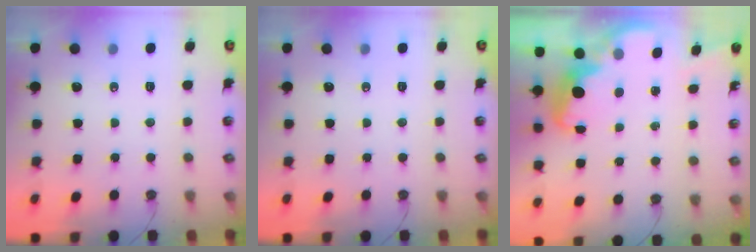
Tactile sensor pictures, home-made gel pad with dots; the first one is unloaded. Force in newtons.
{"total": 0.0}
{"total": 2.6, "press": 2.6, "slide": 0.5}